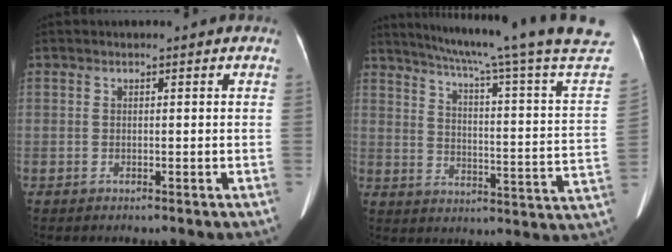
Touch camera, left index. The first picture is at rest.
{"total": 28.0, "force": [24.4, -2.2, 13.6], "torque": [-0.213, -0.085, 0.308]}